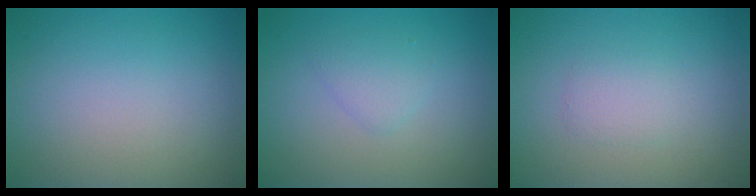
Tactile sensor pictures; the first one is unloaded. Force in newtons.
{"total": 1.5, "press": 1.5, "slide": 0.1}
{"total": 1.6, "press": 1.6, "slide": 0.0}